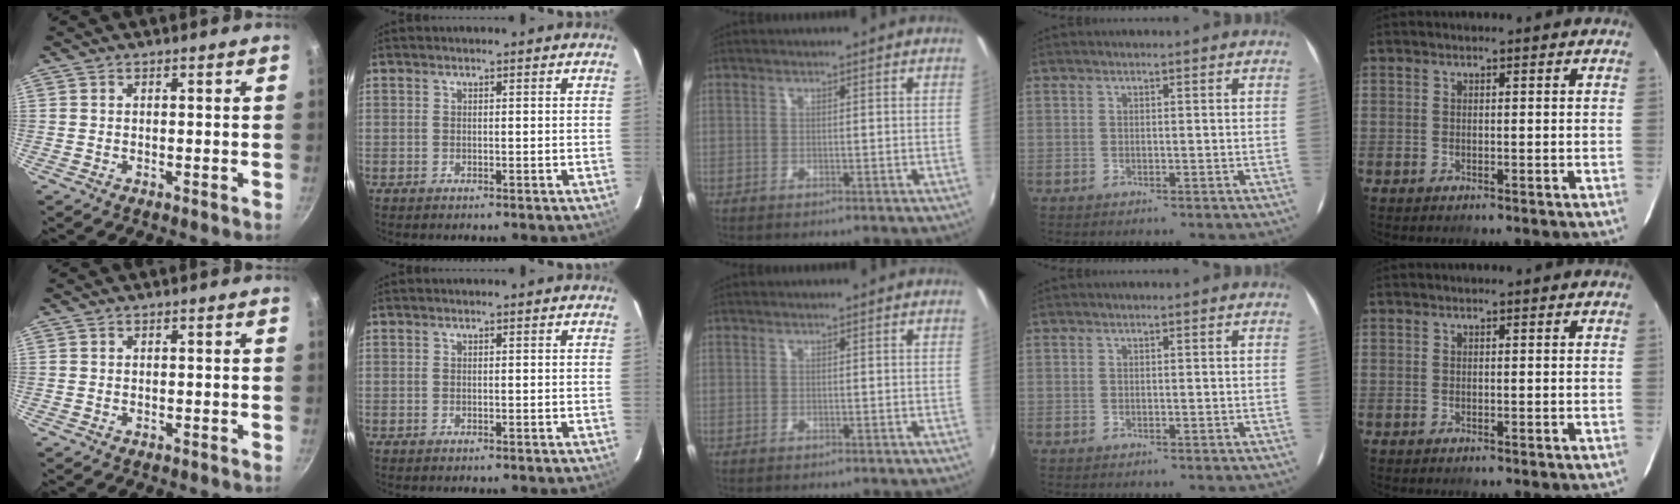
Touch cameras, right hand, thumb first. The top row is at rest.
{}